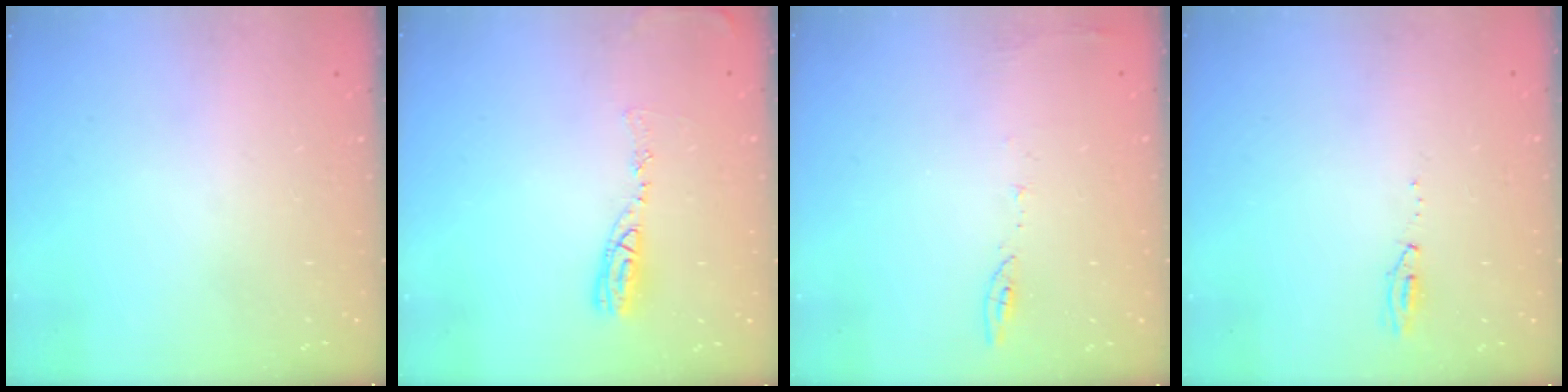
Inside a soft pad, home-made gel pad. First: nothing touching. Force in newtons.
{"total": 8.9, "press": 8.9, "slide": 0.8}
{"total": 5.8, "press": 5.7, "slide": 0.9}
{"total": 5.0, "press": 3.7, "slide": 3.3}